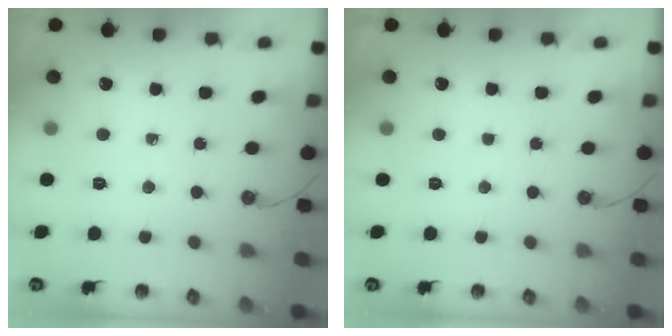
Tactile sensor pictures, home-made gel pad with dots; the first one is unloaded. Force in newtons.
{"total": 0.0}